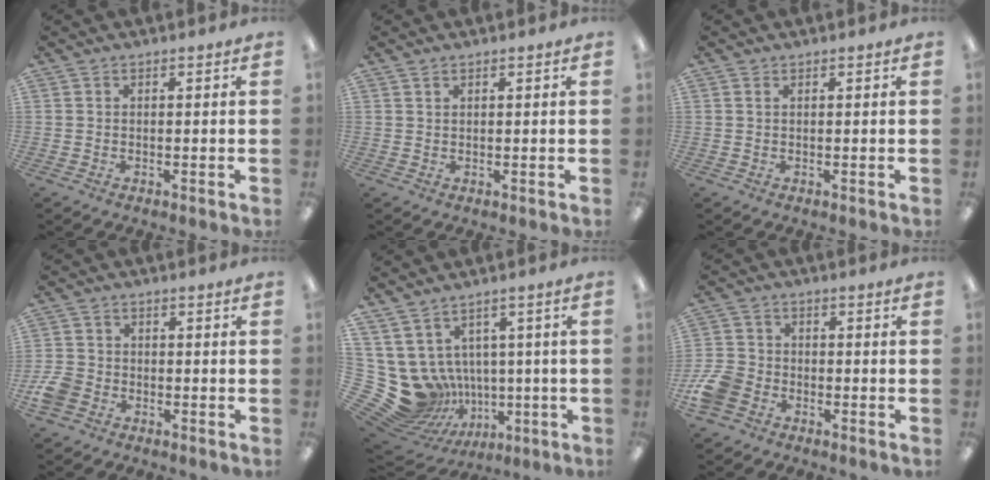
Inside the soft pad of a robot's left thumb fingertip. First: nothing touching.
{"total": 1.0, "force": [0.7, 0.5, 0.6], "torque": [-0.013, 0.000, 0.014]}
{"total": 0.6, "force": [0.3, 0.3, 0.4], "torque": [-0.009, 0.003, 0.005]}
{"total": 5.0, "force": [-2.4, 3.8, 2.2], "torque": [-0.043, 0.014, -0.044]}
{"total": 13.1, "force": [0.5, 12.1, 4.9], "torque": [-0.157, -0.026, 0.040]}
{"total": 7.4, "force": [-3.6, 5.5, 3.5], "torque": [-0.076, 0.022, -0.064]}